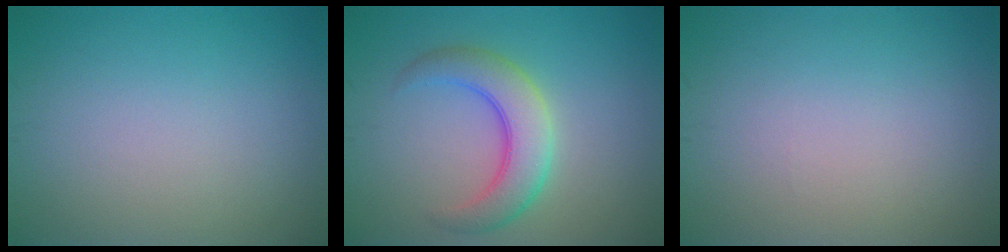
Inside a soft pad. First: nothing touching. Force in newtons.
{"total": 5.0, "press": 5.0, "slide": 0.1}
{"total": 0.0}